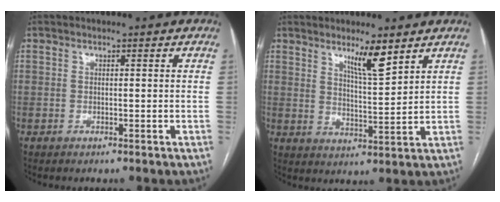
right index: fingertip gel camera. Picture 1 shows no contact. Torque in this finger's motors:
{"motor_torque": [0.22, 0.20, 0.11, 0.06]}